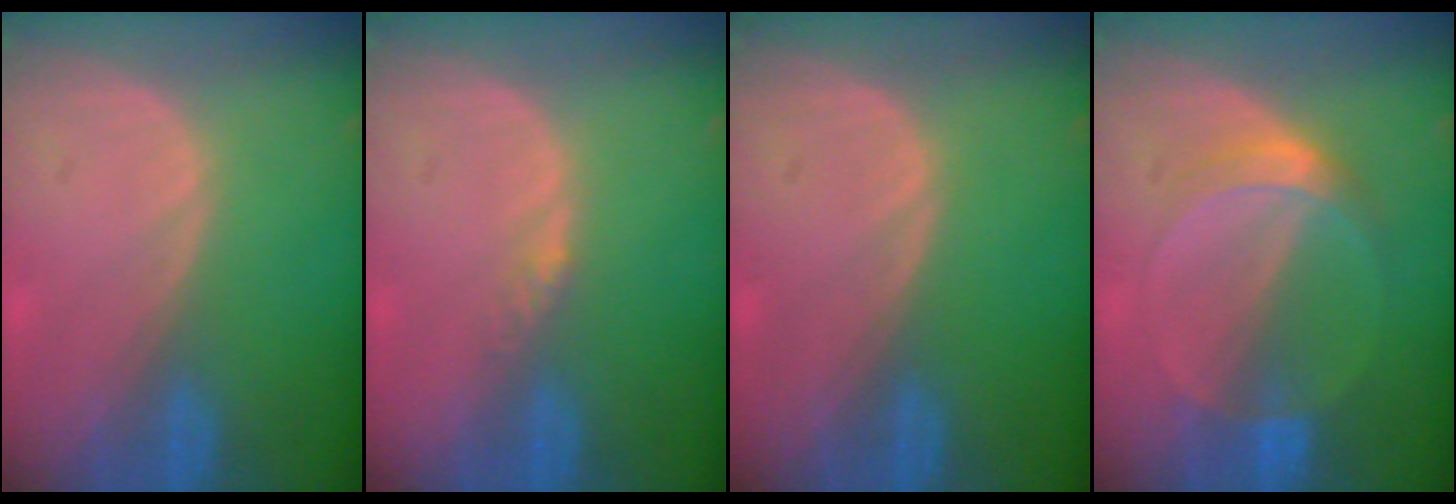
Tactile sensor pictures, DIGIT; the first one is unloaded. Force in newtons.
{"total": 1.4, "press": 1.1, "slide": 0.8}
{"total": 0.0}
{"total": 5.1, "press": 4.7, "slide": 2.0}